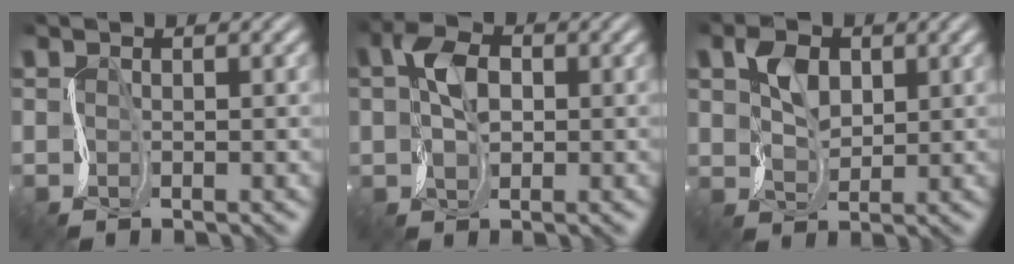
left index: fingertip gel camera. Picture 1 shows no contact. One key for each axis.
{"total": 3.6, "fx": 0.7, "fy": 2.4, "fz": 2.7, "tx": -0.053, "ty": 0.012, "tz": 0.004}
{"total": 2.6, "fx": 1.5, "fy": 1.6, "fz": 1.5, "tx": -0.039, "ty": 0.010, "tz": 0.026}